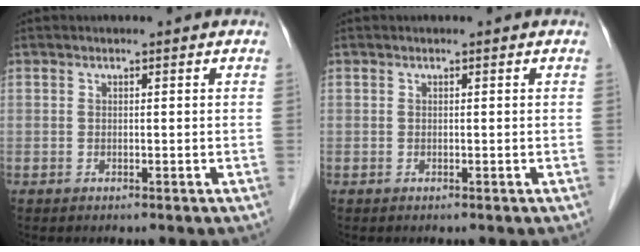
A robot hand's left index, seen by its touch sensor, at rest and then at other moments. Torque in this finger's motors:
{"motor_torque": [0.00, 0.00, 0.00, 0.00]}